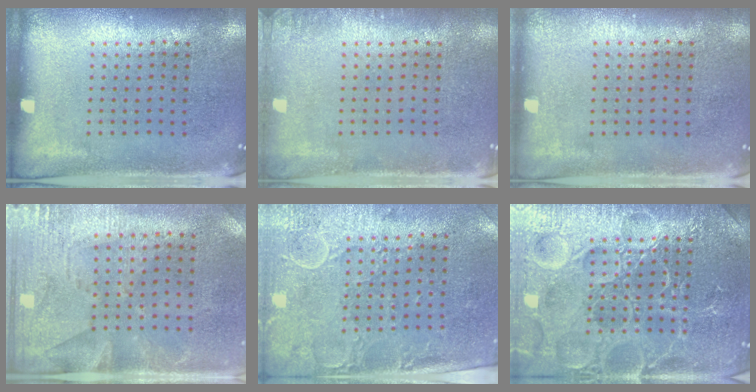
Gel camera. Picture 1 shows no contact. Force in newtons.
{"total": 1.0, "press": 1.0, "slide": 0.2}
{"total": 0.0}
{"total": 2.7, "press": 2.3, "slide": 1.5}
{"total": 2.9, "press": 2.4, "slide": 1.7}
{"total": 7.2, "press": 7.2, "slide": 0.9}